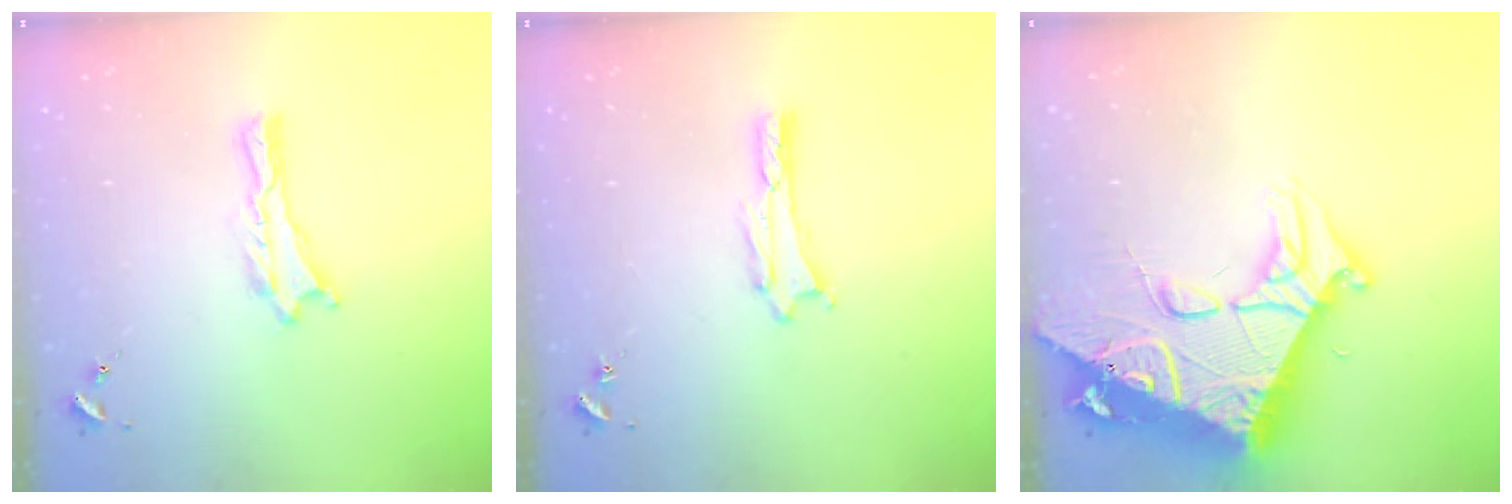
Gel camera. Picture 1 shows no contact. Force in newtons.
{"total": 1.1, "press": 1.1, "slide": 0.1}
{"total": 15.1, "press": 15.0, "slide": 1.6}